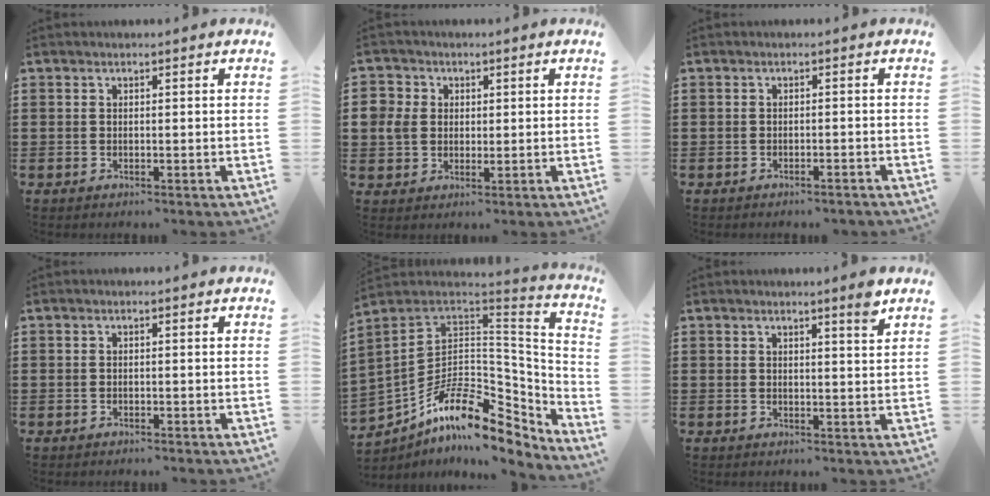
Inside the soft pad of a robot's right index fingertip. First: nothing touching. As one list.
[{"total": 4.2, "force": [0.6, 3.8, 1.8], "torque": [-0.063, 0.007, 0.007]}, {"total": 0.9, "force": [-0.9, 0.0, 0.1], "torque": [-0.006, -0.001, -0.018]}, {"total": 0.5, "force": [-0.5, 0.1, 0.1], "torque": [-0.004, -0.002, -0.010]}, {"total": 13.9, "force": [-7.2, 7.1, 9.6], "torque": [-0.173, 0.001, -0.132]}, {"total": 2.8, "force": [2.1, -0.3, 1.9], "torque": [-0.033, -0.005, 0.035]}]